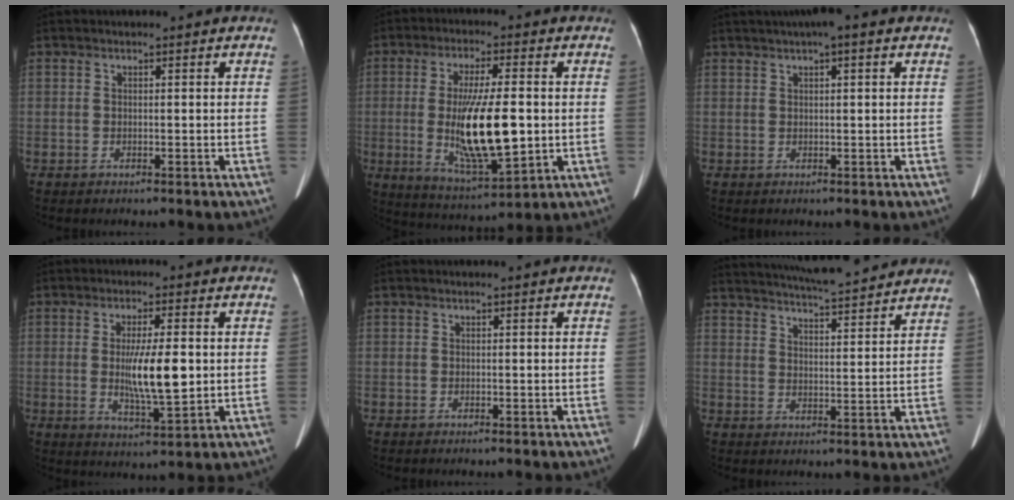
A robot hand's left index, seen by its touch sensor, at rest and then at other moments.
{"total": 13.9, "force": [-0.9, 3.1, 13.6], "torque": [-0.254, -0.017, -0.008]}
{"total": 4.7, "force": [2.9, 0.5, 3.7], "torque": [-0.060, 0.026, 0.042]}
{"total": 8.5, "force": [0.1, 1.4, 8.4], "torque": [-0.152, -0.013, 0.004]}
{"total": 0.0}
{"total": 16.6, "force": [15.1, 1.8, 6.7], "torque": [-0.107, 0.024, 0.209]}